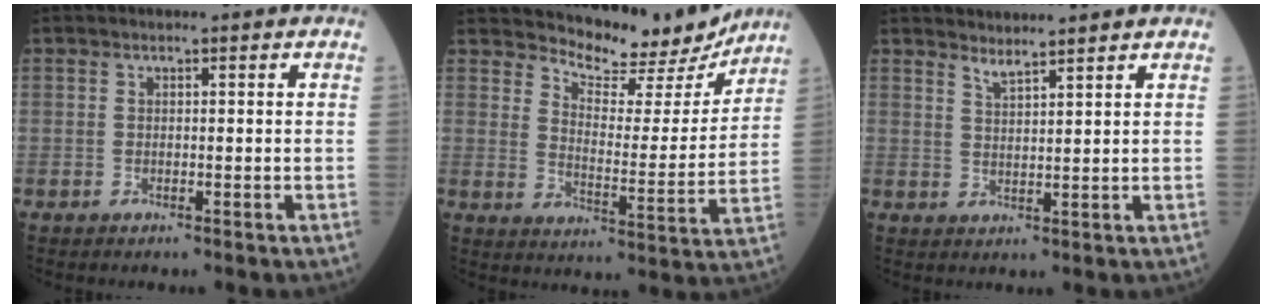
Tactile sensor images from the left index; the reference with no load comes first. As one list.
[{"total": 12.3, "force": [11.7, 2.7, 2.4], "torque": [-0.041, -0.029, 0.165]}, {"total": 3.3, "force": [3.2, -0.3, 0.8], "torque": [-0.019, 0.003, 0.052]}]